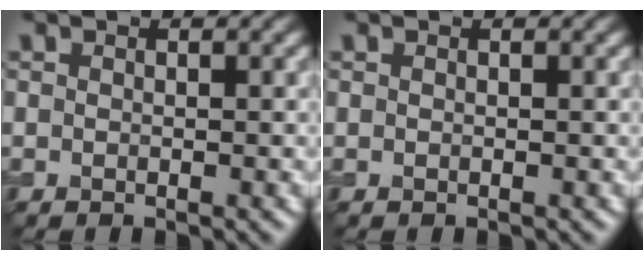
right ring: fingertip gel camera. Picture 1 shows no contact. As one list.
[{"total": 0.0}]